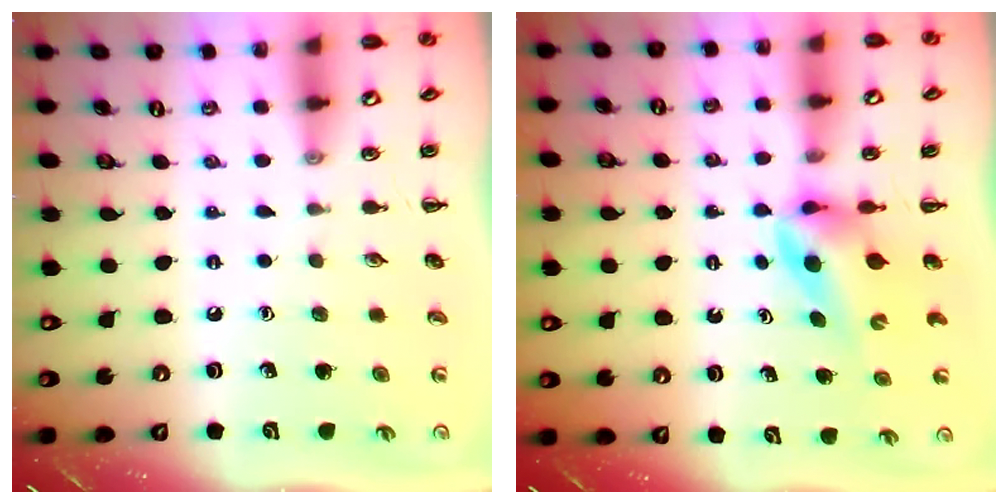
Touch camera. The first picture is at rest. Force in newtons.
{"total": 4.7, "press": 4.6, "slide": 0.8}